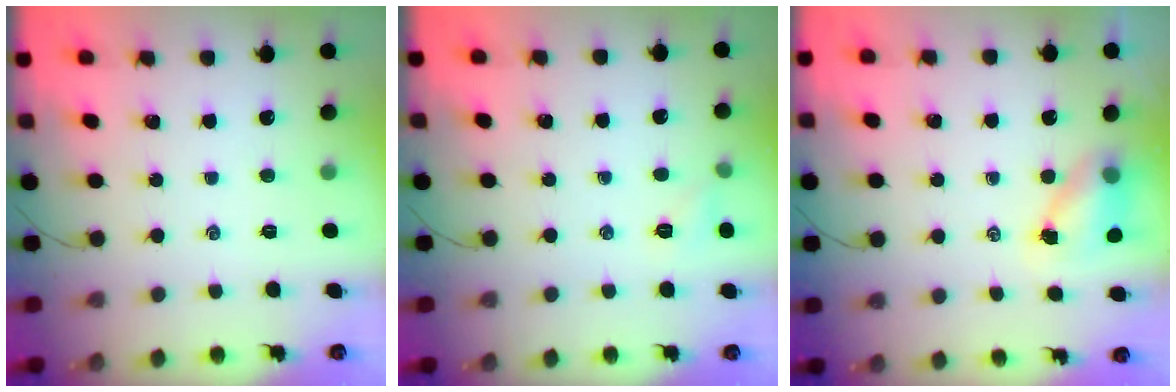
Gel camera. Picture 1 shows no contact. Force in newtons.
{"total": 4.6, "press": 4.3, "slide": 1.4}
{"total": 5.9, "press": 5.9, "slide": 0.6}